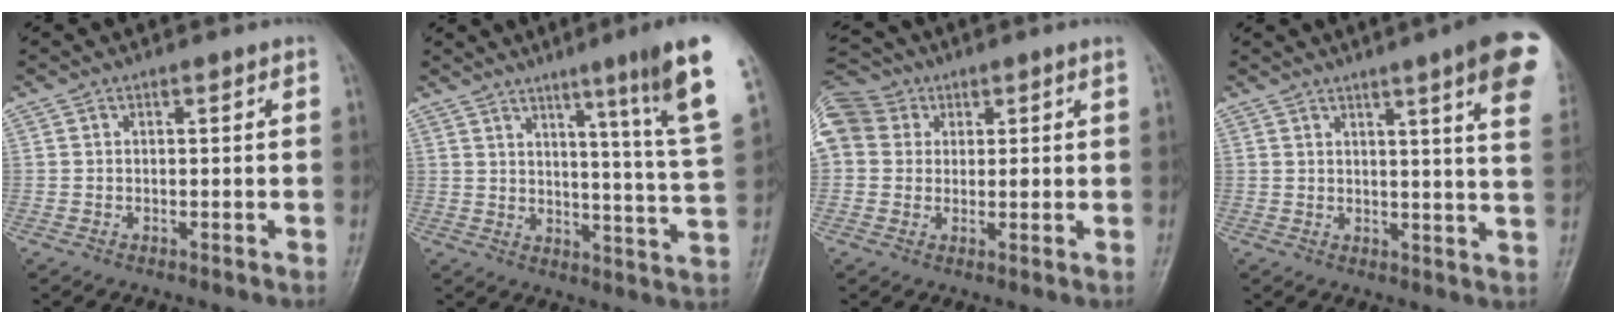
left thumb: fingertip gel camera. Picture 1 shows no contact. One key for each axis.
{"total": 15.4, "fx": 8.6, "fy": 0.1, "fz": 12.8, "tx": -0.167, "ty": -0.045, "tz": 0.117}
{"total": 13.7, "fx": 3.6, "fy": 11.7, "fz": 6.3, "tx": -0.141, "ty": 0.032, "tz": 0.061}
{"total": 14.3, "fx": 7.8, "fy": 1.2, "fz": 11.9, "tx": -0.132, "ty": -0.028, "tz": 0.081}